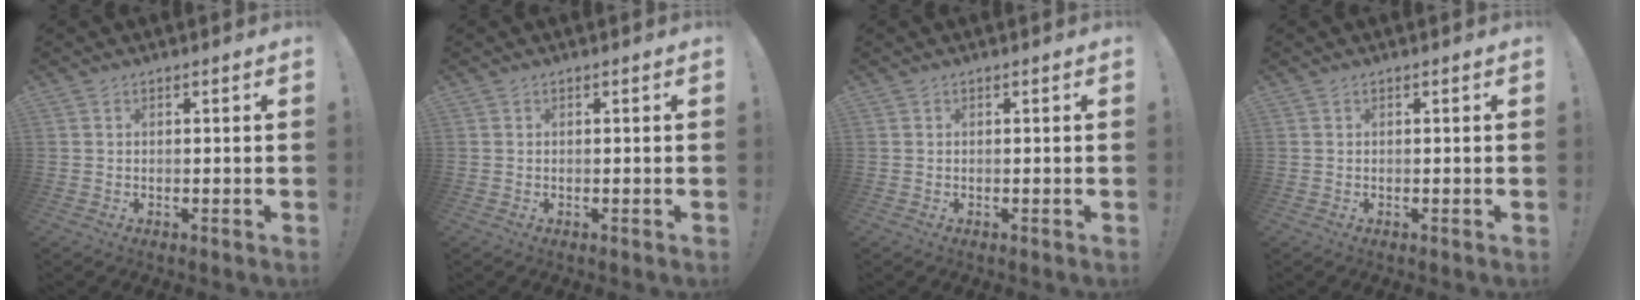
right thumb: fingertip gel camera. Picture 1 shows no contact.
{"total": 0.0}
{"total": 0.0}
{"total": 0.0}